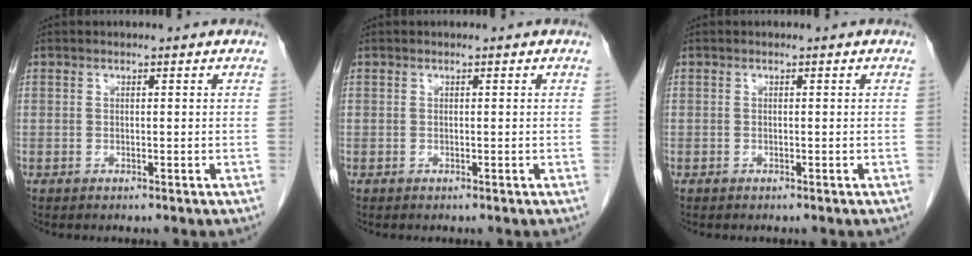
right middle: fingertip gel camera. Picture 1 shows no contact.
{"total": 0.0}
{"total": 0.0}